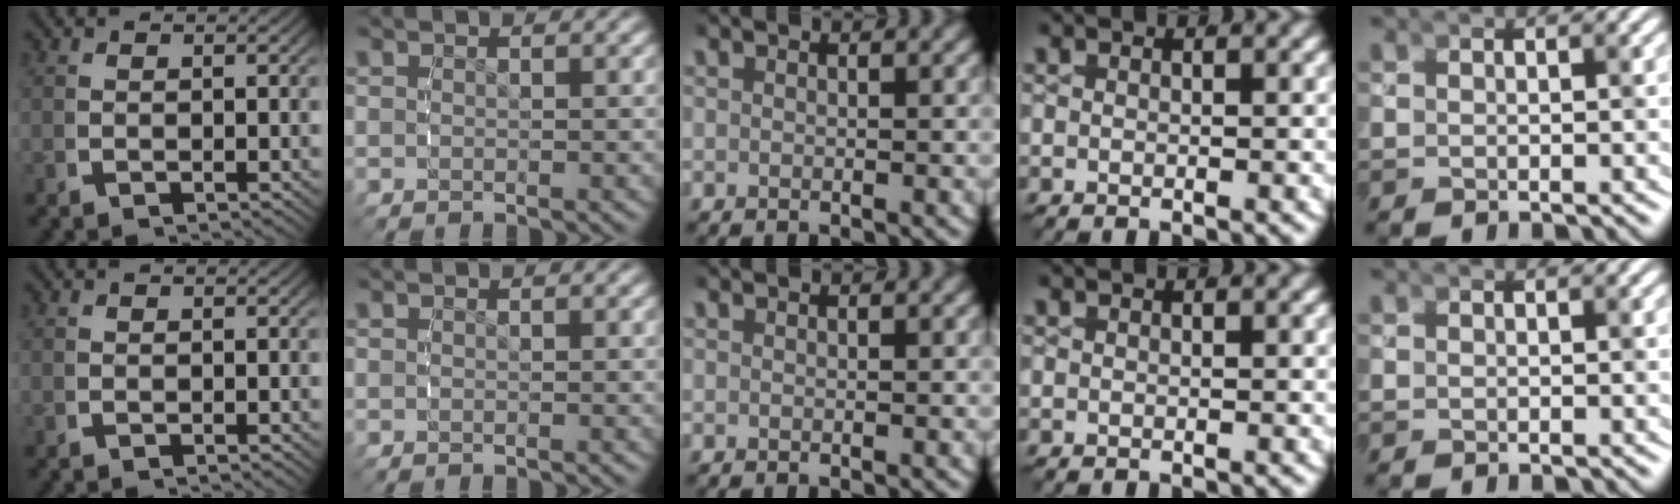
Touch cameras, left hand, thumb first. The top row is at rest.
{}